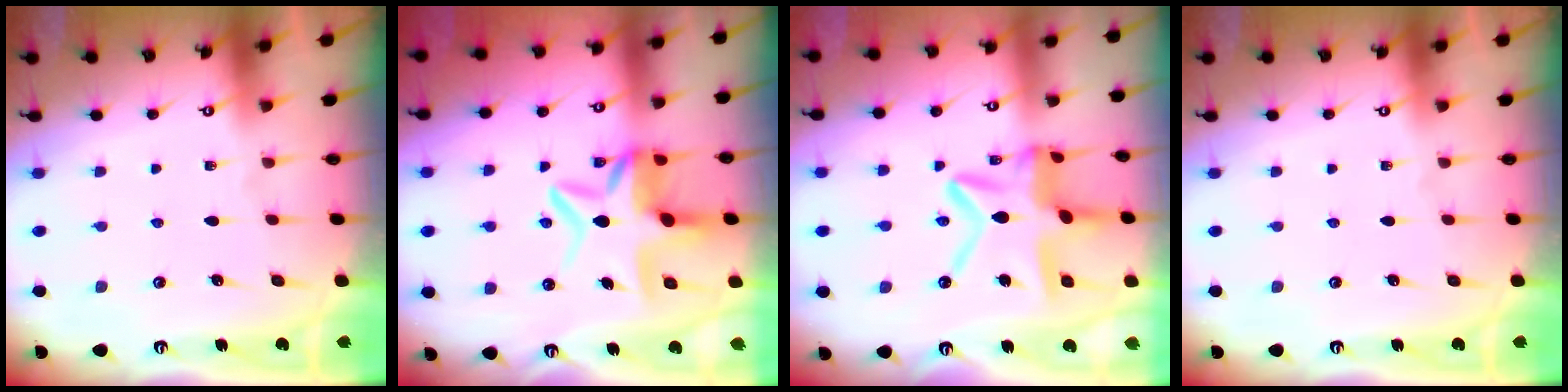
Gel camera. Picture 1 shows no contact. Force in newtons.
{"total": 9.5, "press": 9.2, "slide": 2.2}
{"total": 15.6, "press": 15.5, "slide": 1.4}
{"total": 0.0}